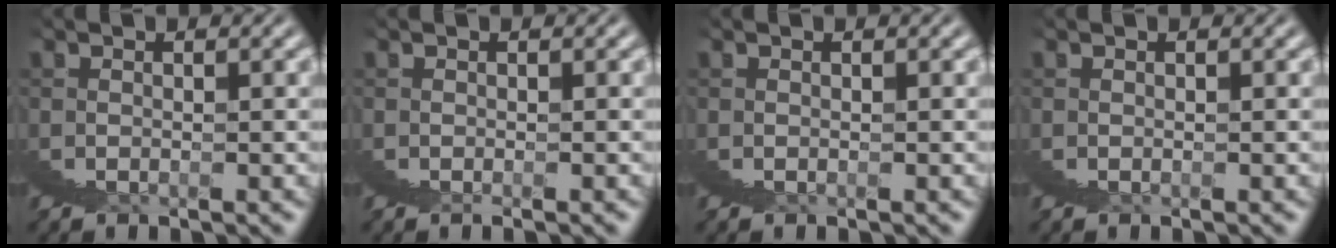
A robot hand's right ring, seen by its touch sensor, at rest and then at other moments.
{"total": 0.7, "force": [0.2, -0.6, -0.3], "torque": [0.008, 0.009, 0.001]}
{"total": 0.0}
{"total": 0.0}